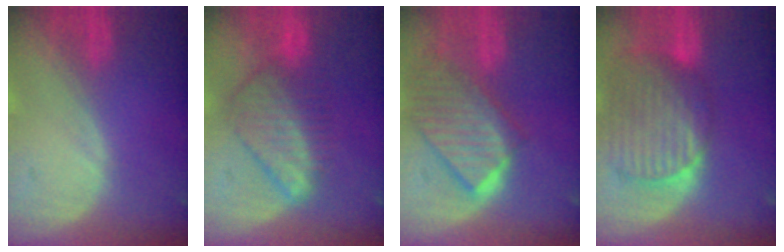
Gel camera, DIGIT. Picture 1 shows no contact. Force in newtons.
{"total": 7.7, "press": 7.0, "slide": 3.2}
{"total": 9.9, "press": 8.6, "slide": 4.8}
{"total": 10.5, "press": 8.9, "slide": 5.5}